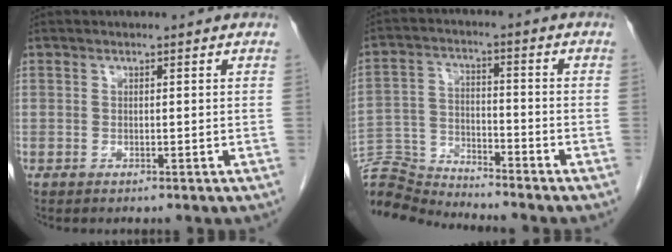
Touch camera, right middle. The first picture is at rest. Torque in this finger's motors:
{"motor_torque": [0.80, -1.34, 0.23, 0.15]}